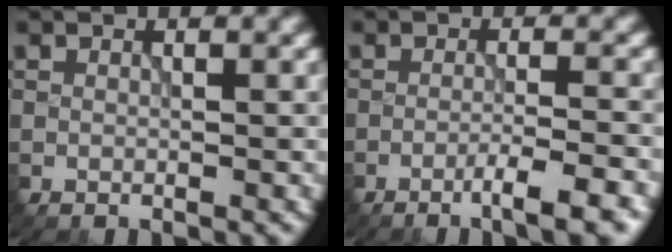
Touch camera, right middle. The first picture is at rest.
{"total": 4.6, "force": [-2.7, 0.6, 3.6], "torque": [-0.048, 0.008, -0.049]}